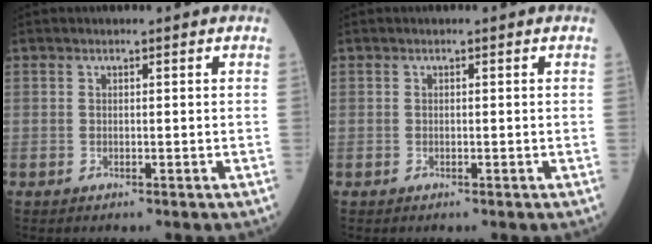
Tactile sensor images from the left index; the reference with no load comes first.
{"total": 0.0}